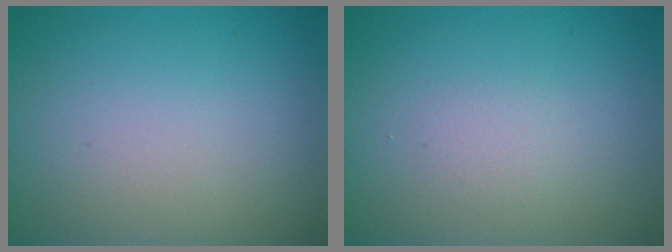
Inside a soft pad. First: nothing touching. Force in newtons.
{"total": 1.0, "press": 0.9, "slide": 0.1}